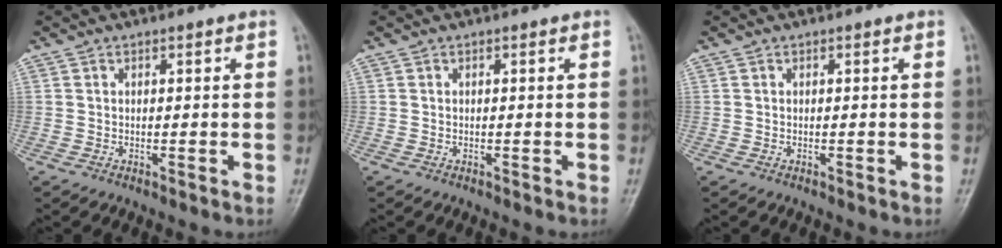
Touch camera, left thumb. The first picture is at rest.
{"total": 0.0}
{"total": 0.0}